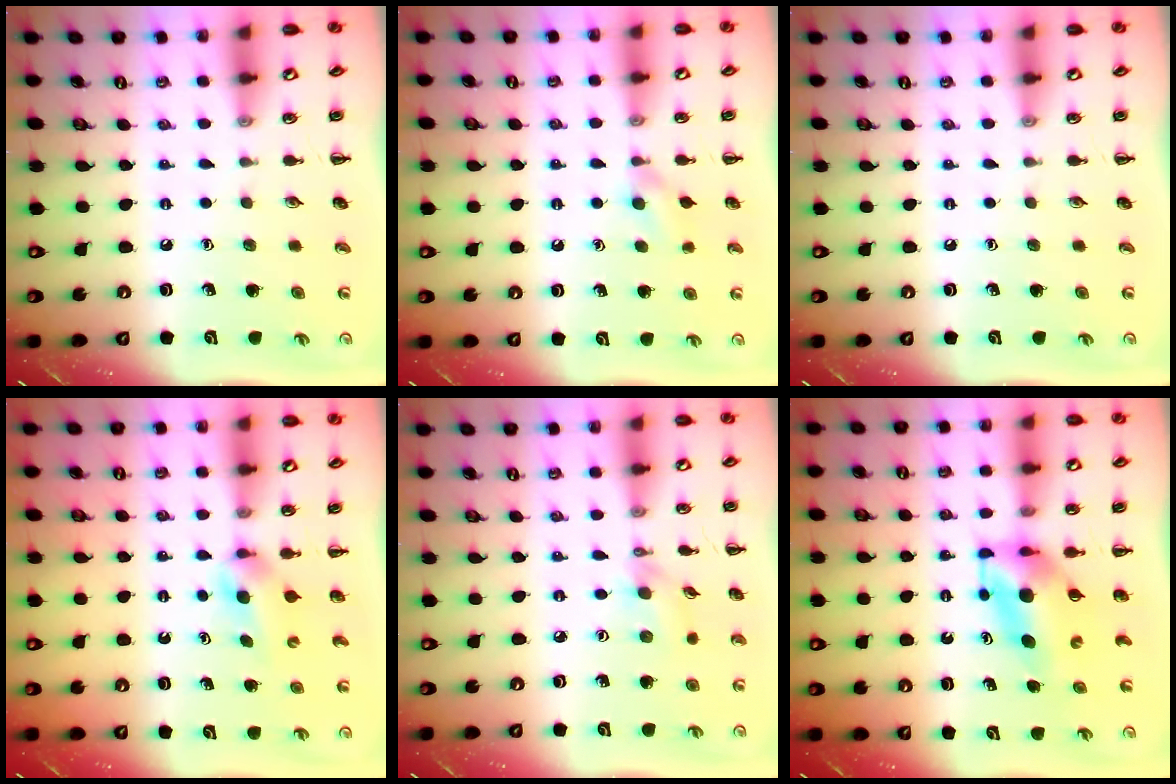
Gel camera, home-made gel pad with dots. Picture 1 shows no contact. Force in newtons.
{"total": 4.0, "press": 3.7, "slide": 1.4}
{"total": 0.0}
{"total": 3.9, "press": 3.6, "slide": 1.3}
{"total": 3.5, "press": 3.3, "slide": 1.1}
{"total": 5.4, "press": 5.4, "slide": 0.7}